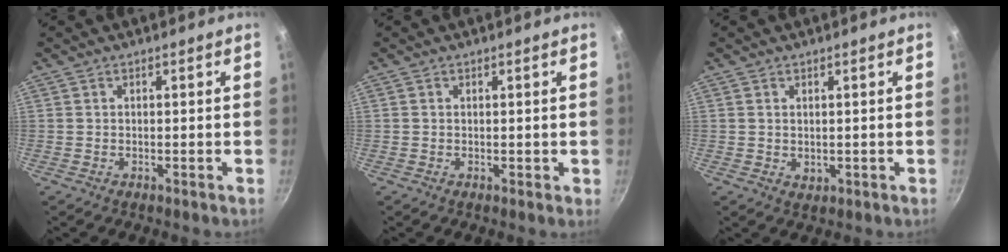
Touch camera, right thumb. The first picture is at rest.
{"total": 0.9, "force": [0.0, 0.5, 0.7], "torque": [-0.006, 0.001, -0.001]}
{"total": 1.5, "force": [0.4, 1.1, 0.9], "torque": [-0.011, -0.003, 0.008]}